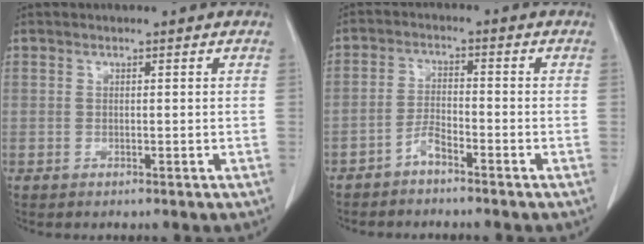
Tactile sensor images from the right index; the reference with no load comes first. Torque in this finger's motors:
{"motor_torque": [0.12, -0.12, 0.03, 0.02]}